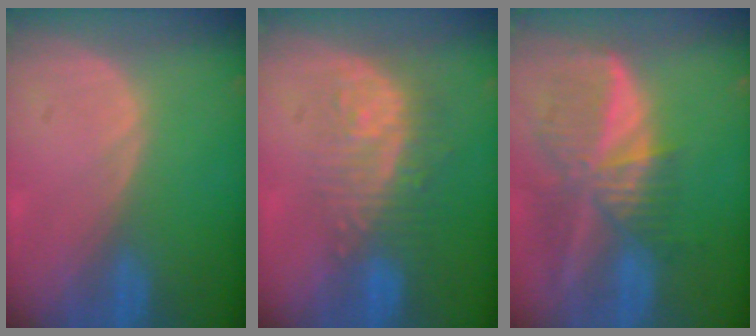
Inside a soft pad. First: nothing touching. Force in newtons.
{"total": 9.0, "press": 8.1, "slide": 3.9}
{"total": 9.2, "press": 7.9, "slide": 4.7}